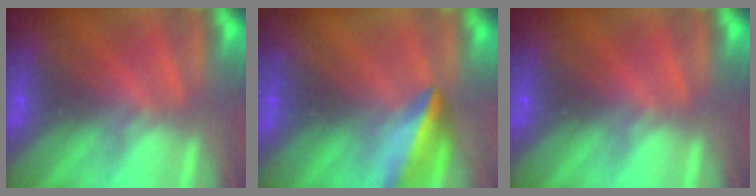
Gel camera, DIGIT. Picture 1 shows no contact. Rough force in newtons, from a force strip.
{"total": 7.6}
{"total": 0.0}